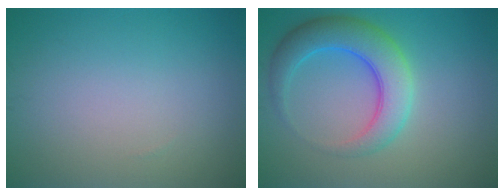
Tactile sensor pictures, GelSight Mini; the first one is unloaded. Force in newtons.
{"total": 5.8, "press": 5.8, "slide": 0.1}